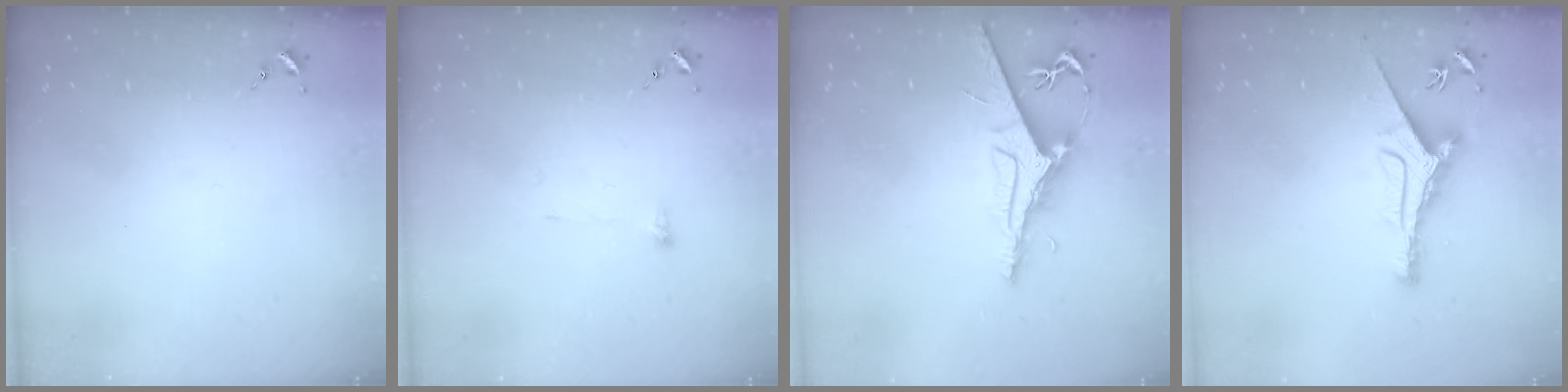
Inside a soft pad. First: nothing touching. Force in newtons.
{"total": 3.3, "press": 3.2, "slide": 0.4}
{"total": 8.9, "press": 8.9, "slide": 0.9}
{"total": 9.6, "press": 9.6, "slide": 0.3}